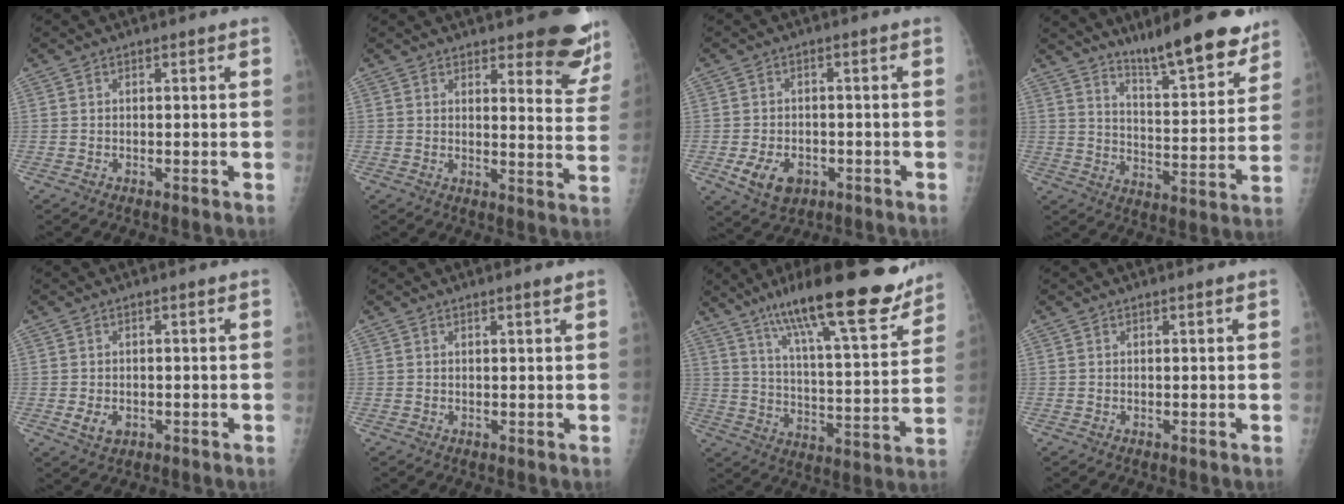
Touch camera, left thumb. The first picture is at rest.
{"total": 12.4, "force": [9.5, 3.5, 7.2], "torque": [-0.043, -0.064, 0.102]}
{"total": 6.8, "force": [-2.7, 4.7, 4.1], "torque": [-0.065, 0.010, -0.034]}
{"total": 15.7, "force": [12.1, 3.0, 9.5], "torque": [-0.108, -0.081, 0.191]}
{"total": 2.9, "force": [-0.5, 2.0, 2.1], "torque": [-0.029, -0.002, -0.002]}
{"total": 1.3, "force": [0.9, -0.2, 0.9], "torque": [-0.014, -0.006, 0.015]}
{"total": 23.6, "force": [17.0, 4.6, 15.7], "torque": [-0.219, -0.068, 0.268]}
{"total": 0.7, "force": [0.5, -0.1, 0.5], "torque": [-0.010, 0.000, 0.008]}